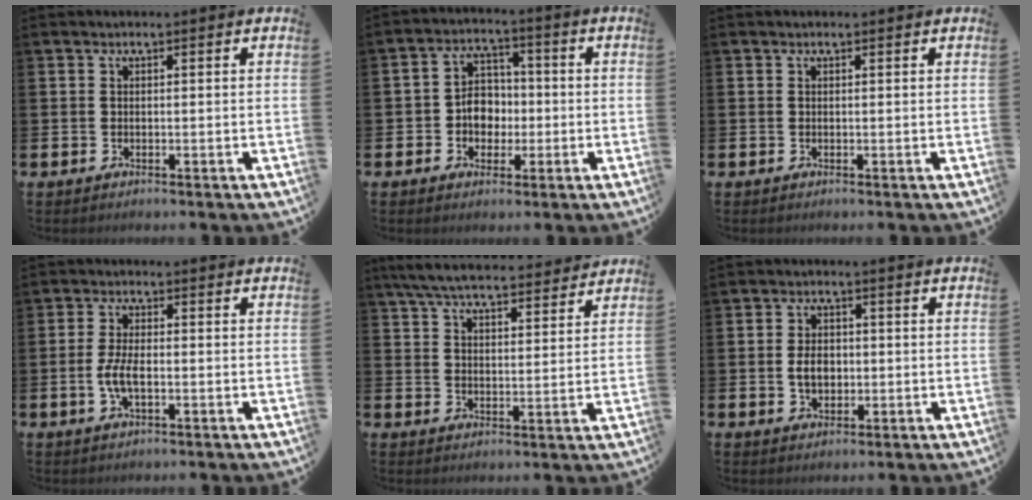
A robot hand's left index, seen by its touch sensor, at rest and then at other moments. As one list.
[{"total": 4.9, "force": [-0.5, 4.3, 2.4], "torque": [-0.042, 0.006, -0.019]}, {"total": 0.0}, {"total": 3.7, "force": [-0.7, 1.5, 3.3], "torque": [-0.057, -0.001, -0.017]}, {"total": 6.8, "force": [6.5, 1.1, 1.9], "torque": [-0.054, -0.033, 0.116]}, {"total": 3.6, "force": [-0.2, 2.6, 2.5], "torque": [-0.027, 0.000, -0.011]}]